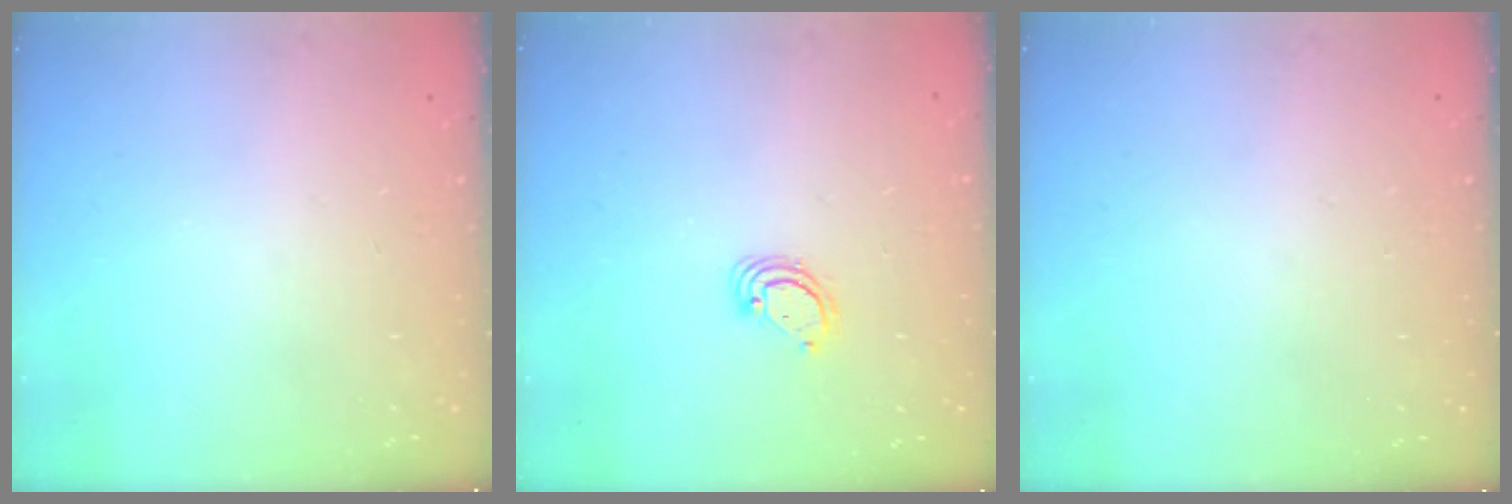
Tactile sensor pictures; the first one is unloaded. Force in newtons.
{"total": 3.5, "press": 3.5, "slide": 0.1}
{"total": 0.0}